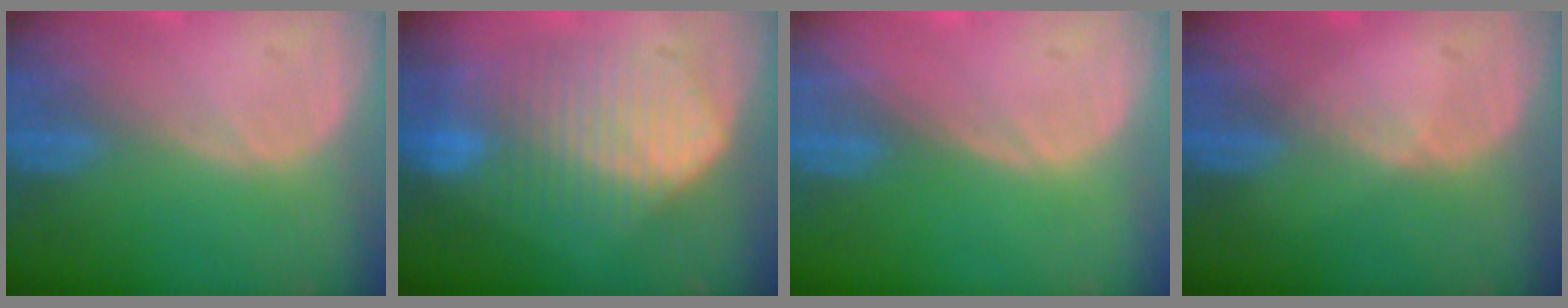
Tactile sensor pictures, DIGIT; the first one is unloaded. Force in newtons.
{"total": 10.3, "press": 10.2, "slide": 0.7}
{"total": 0.0}
{"total": 1.1, "press": 0.8, "slide": 0.8}